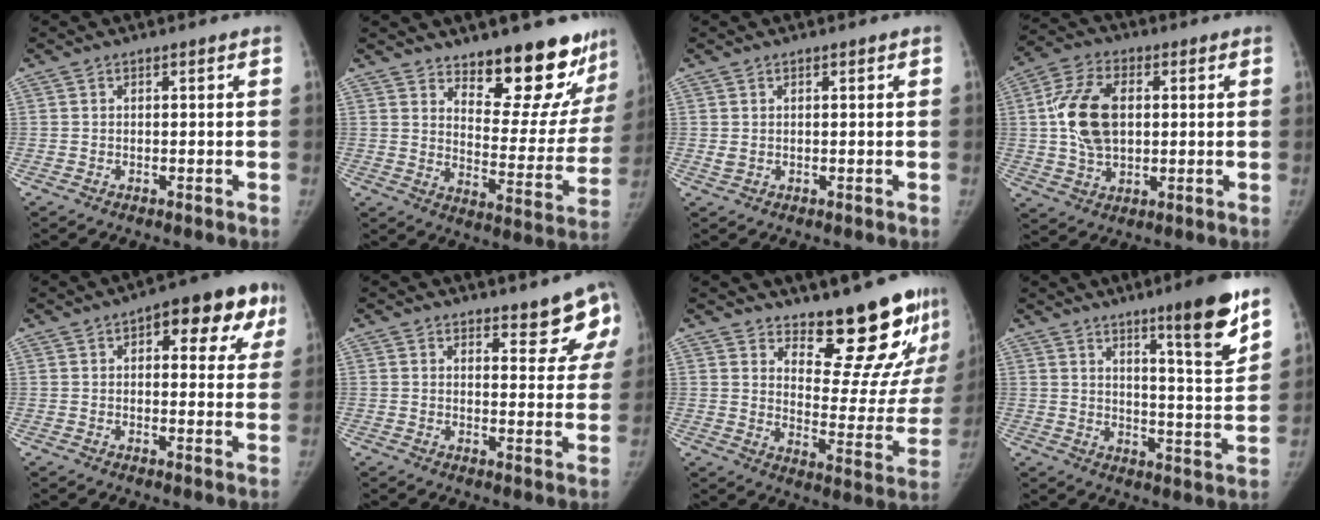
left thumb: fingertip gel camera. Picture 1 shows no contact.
{"total": 18.7, "force": [14.7, 6.6, 9.5], "torque": [-0.074, -0.122, 0.201]}
{"total": 1.3, "force": [0.4, 0.8, 1.0], "torque": [-0.018, 0.000, 0.013]}
{"total": 12.7, "force": [1.5, 8.1, 9.6], "torque": [-0.173, 0.008, 0.027]}
{"total": 13.6, "force": [5.8, 6.4, 10.5], "torque": [-0.080, 0.003, 0.062]}
{"total": 7.7, "force": [6.3, 3.0, 3.3], "torque": [-0.003, -0.041, 0.061]}
{"total": 19.1, "force": [15.3, 6.1, 9.6], "torque": [-0.077, -0.139, 0.208]}
{"total": 12.7, "force": [8.1, 1.3, 9.7], "torque": [-0.125, -0.059, 0.123]}